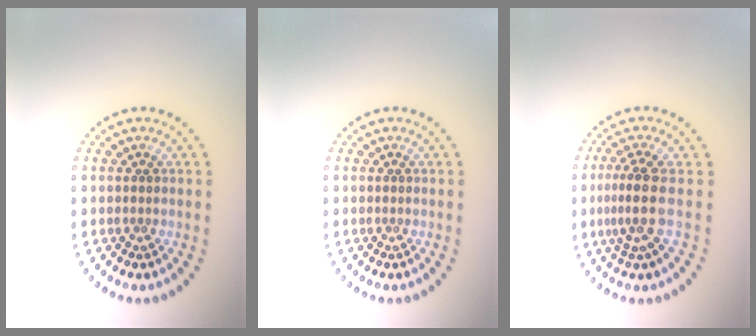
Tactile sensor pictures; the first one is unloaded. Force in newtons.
{"total": 0.0}
{"total": 3.0, "press": 2.1, "slide": 2.1}